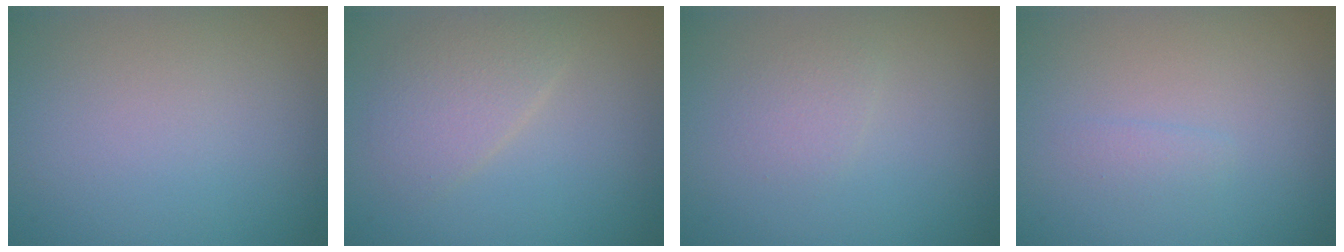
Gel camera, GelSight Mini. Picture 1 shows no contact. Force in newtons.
{"total": 2.6, "press": 2.5, "slide": 0.2}
{"total": 1.3, "press": 1.3, "slide": 0.2}
{"total": 0.7, "press": 0.7, "slide": 0.0}